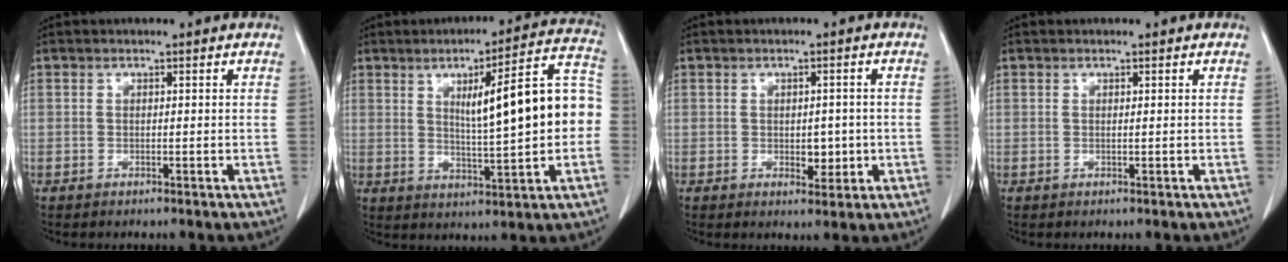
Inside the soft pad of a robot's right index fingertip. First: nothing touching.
{"total": 15.1, "force": [1.1, 2.2, 14.9], "torque": [-0.199, 0.034, 0.019]}
{"total": 3.3, "force": [-0.5, 1.9, 2.6], "torque": [-0.027, 0.001, 0.000]}
{"total": 0.0}